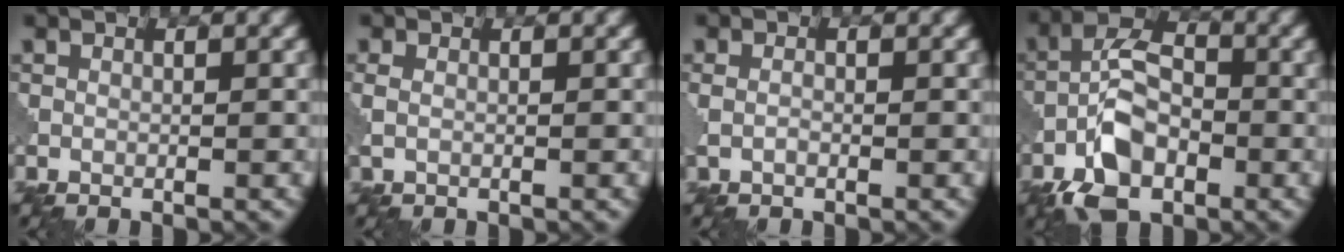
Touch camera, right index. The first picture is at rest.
{"total": 1.2, "force": [0.2, 0.7, 0.9], "torque": [-0.023, -0.003, 0.002]}
{"total": 0.9, "force": [-0.1, 0.5, 0.8], "torque": [-0.020, 0.000, -0.005]}
{"total": 7.4, "force": [-3.6, 3.9, 5.1], "torque": [-0.097, 0.006, -0.081]}